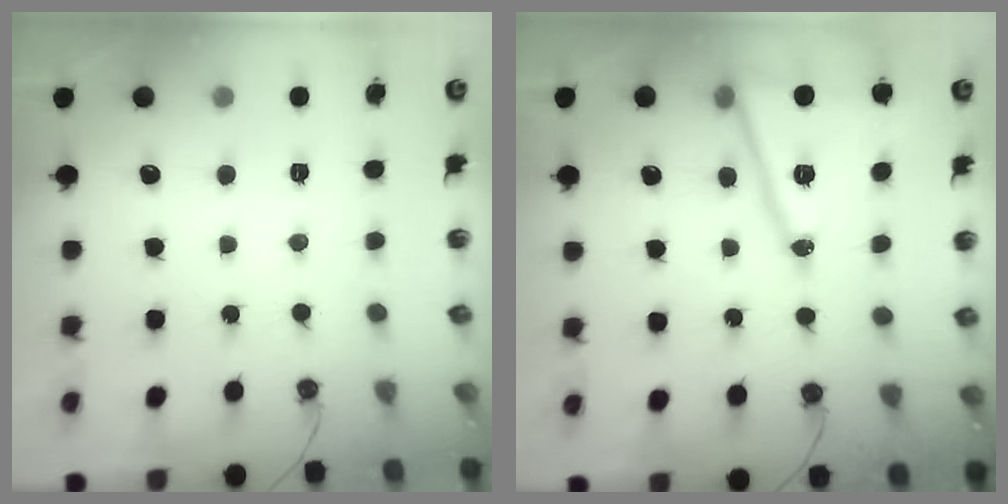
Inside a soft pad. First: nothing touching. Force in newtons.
{"total": 16.3, "press": 16.0, "slide": 3.3}